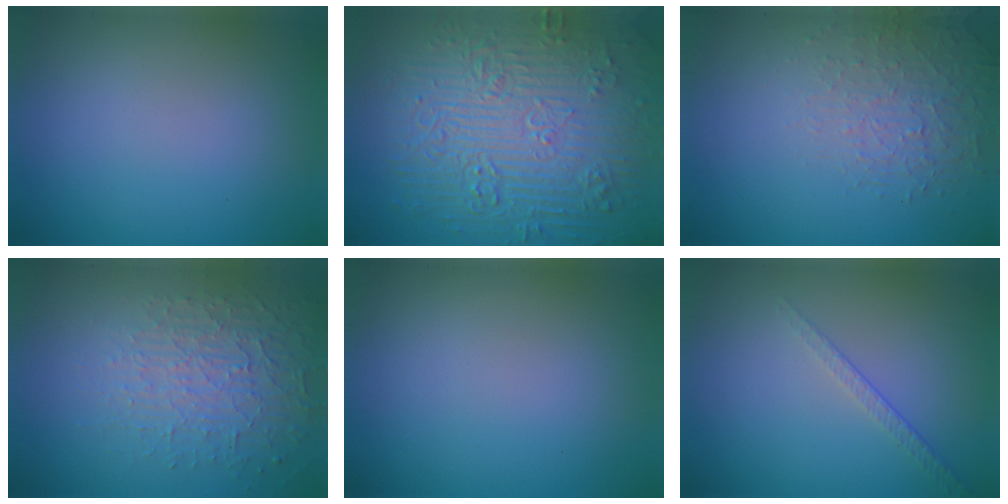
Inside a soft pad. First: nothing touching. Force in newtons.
{"total": 11.8, "press": 7.8, "slide": 8.8}
{"total": 1.6, "press": 1.0, "slide": 1.2}
{"total": 3.7, "press": 3.1, "slide": 2.0}
{"total": 0.0}
{"total": 1.4, "press": 0.8, "slide": 1.1}